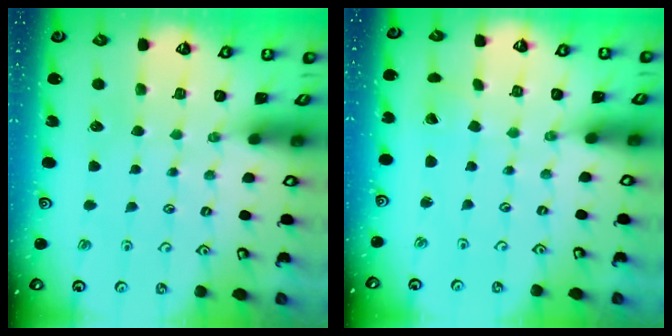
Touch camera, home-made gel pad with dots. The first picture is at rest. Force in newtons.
{"total": 1.2, "press": 1.2, "slide": 0.0}